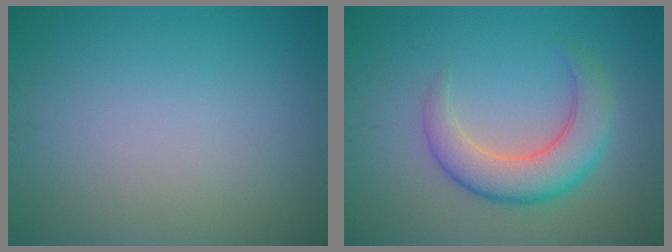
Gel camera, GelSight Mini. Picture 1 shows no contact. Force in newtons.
{"total": 5.1, "press": 5.1, "slide": 0.4}